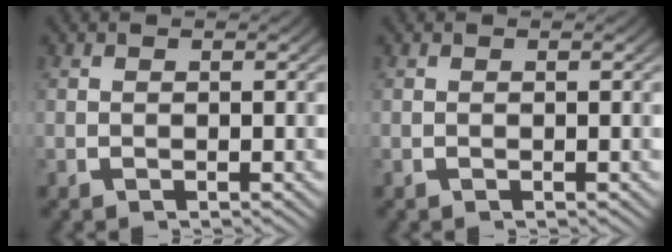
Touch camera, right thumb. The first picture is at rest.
{"total": 0.0}